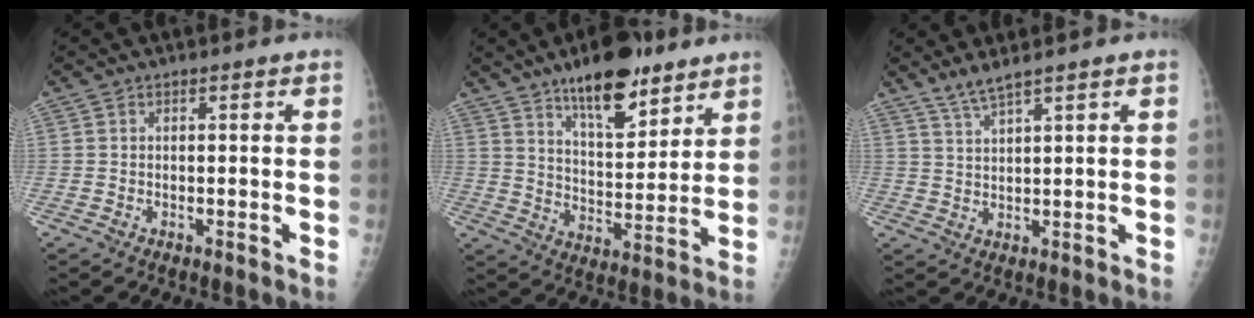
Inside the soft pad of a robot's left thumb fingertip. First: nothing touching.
{"total": 15.1, "force": [10.3, 5.6, 9.6], "torque": [-0.116, -0.063, 0.168]}
{"total": 4.0, "force": [3.3, -0.1, 2.1], "torque": [-0.046, -0.016, 0.072]}